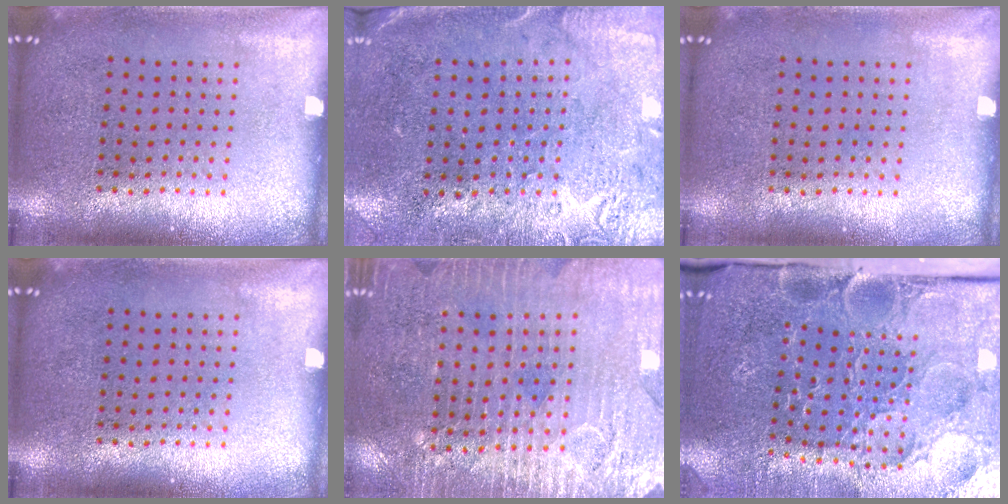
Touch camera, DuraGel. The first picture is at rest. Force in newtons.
{"total": 2.7, "press": 2.3, "slide": 1.4}
{"total": 0.0}
{"total": 0.0}
{"total": 3.5, "press": 3.1, "slide": 1.4}
{"total": 4.0, "press": 3.7, "slide": 1.4}